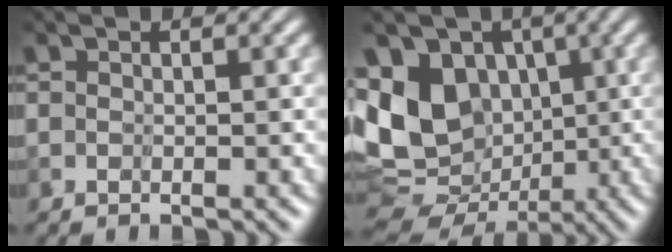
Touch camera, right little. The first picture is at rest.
{"total": 8.9, "force": [1.0, 7.1, 5.2], "torque": [-0.121, -0.004, 0.023]}